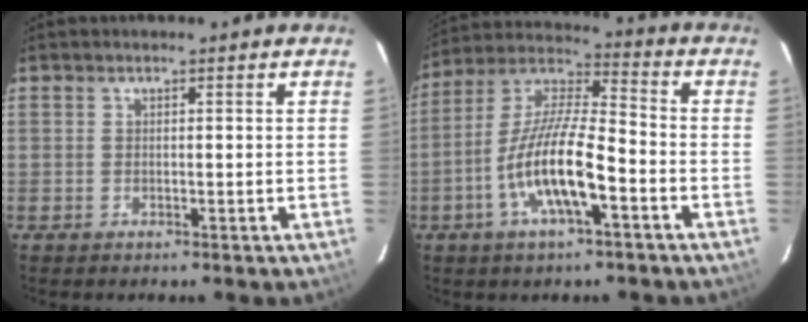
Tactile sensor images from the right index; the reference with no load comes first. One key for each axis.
{"total": 14.1, "fx": -5.6, "fy": 3.2, "fz": 12.5, "tx": -0.253, "ty": -0.004, "tz": -0.110}